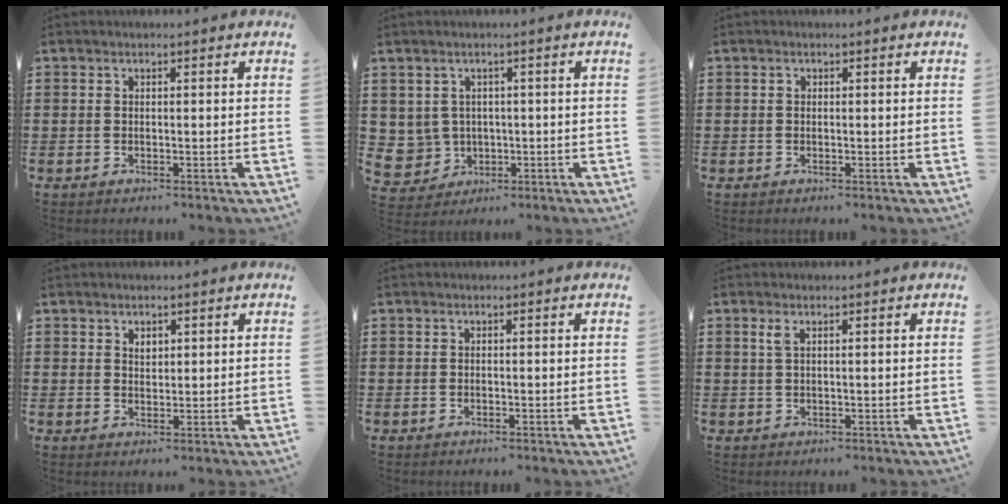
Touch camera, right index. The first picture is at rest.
{"total": 3.4, "force": [0.7, 3.3, 0.5], "torque": [-0.043, -0.003, 0.009]}
{"total": 0.0}
{"total": 1.4, "force": [1.0, 0.9, 0.6], "torque": [-0.014, 0.002, 0.018]}
{"total": 0.0}
{"total": 1.2, "force": [0.6, 0.3, 1.1], "torque": [-0.023, 0.001, 0.010]}